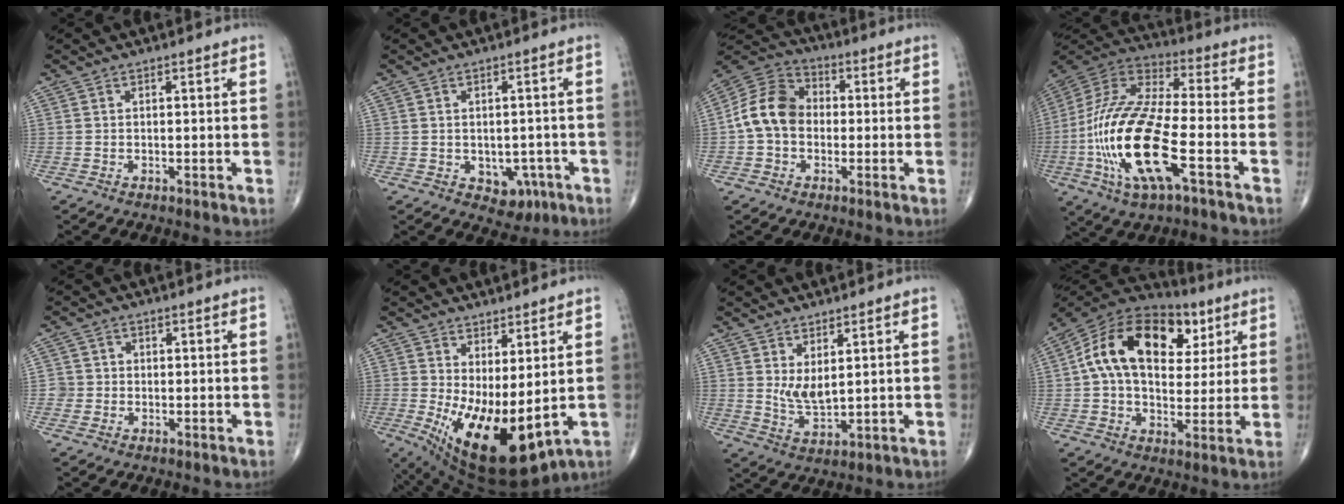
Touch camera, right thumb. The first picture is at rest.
{"total": 5.6, "force": [-1.9, 4.1, 3.3], "torque": [-0.016, 0.011, -0.015]}
{"total": 11.3, "force": [-0.6, 8.8, 7.0], "torque": [-0.119, 0.035, -0.025]}
{"total": 23.4, "force": [-6.8, 8.3, 20.9], "torque": [-0.463, 0.015, -0.122]}
{"total": 2.2, "force": [-0.5, 2.1, -0.1], "torque": [0.021, 0.010, -0.013]}
{"total": 15.5, "force": [-0.6, 6.4, 14.2], "torque": [-0.242, -0.030, 0.018]}
{"total": 5.0, "force": [1.8, 2.1, 4.2], "torque": [-0.075, -0.028, 0.044]}
{"total": 22.2, "force": [6.4, 14.0, 16.0], "torque": [-0.248, 0.015, 0.094]}